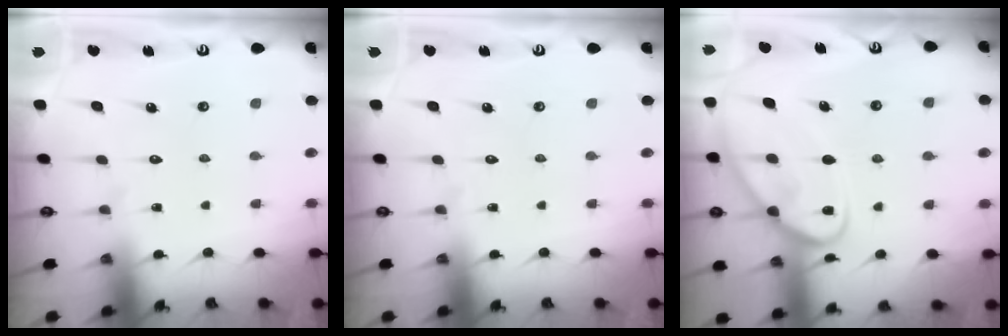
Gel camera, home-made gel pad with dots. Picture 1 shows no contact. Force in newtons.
{"total": 0.0}
{"total": 11.3, "press": 11.3, "slide": 0.8}